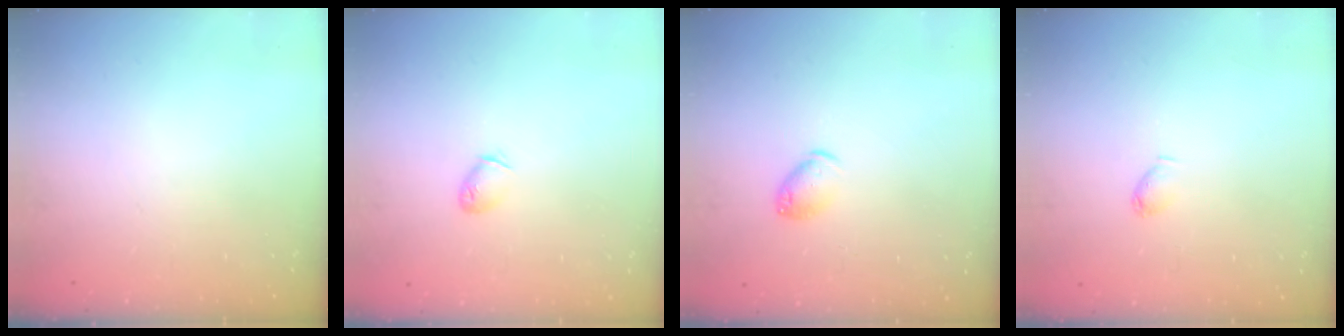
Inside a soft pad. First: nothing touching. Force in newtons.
{"total": 3.5, "press": 3.4, "slide": 0.7}
{"total": 6.3, "press": 6.3, "slide": 0.5}
{"total": 3.3, "press": 3.2, "slide": 0.6}